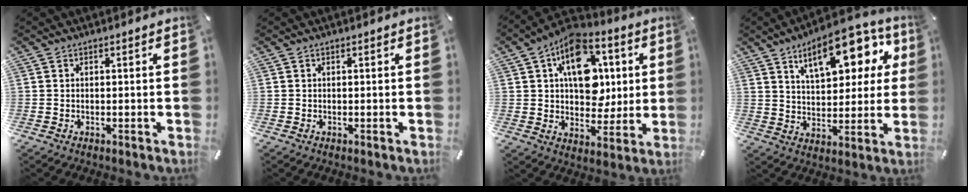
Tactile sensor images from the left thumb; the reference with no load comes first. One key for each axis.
{"total": 0.0}
{"total": 16.0, "fx": 4.5, "fy": 11.5, "fz": 10.1, "tx": -0.151, "ty": -0.017, "tz": 0.083}
{"total": 18.0, "fx": 8.7, "fy": 9.4, "fz": 12.7, "tx": -0.181, "ty": -0.028, "tz": 0.142}